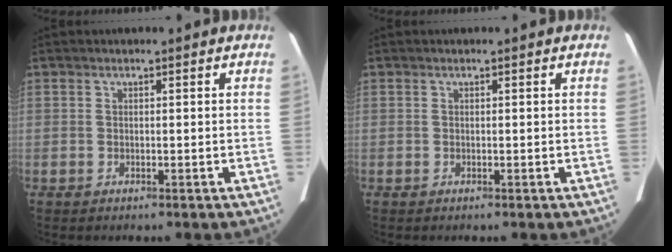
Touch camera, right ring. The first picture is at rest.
{"total": 0.0}